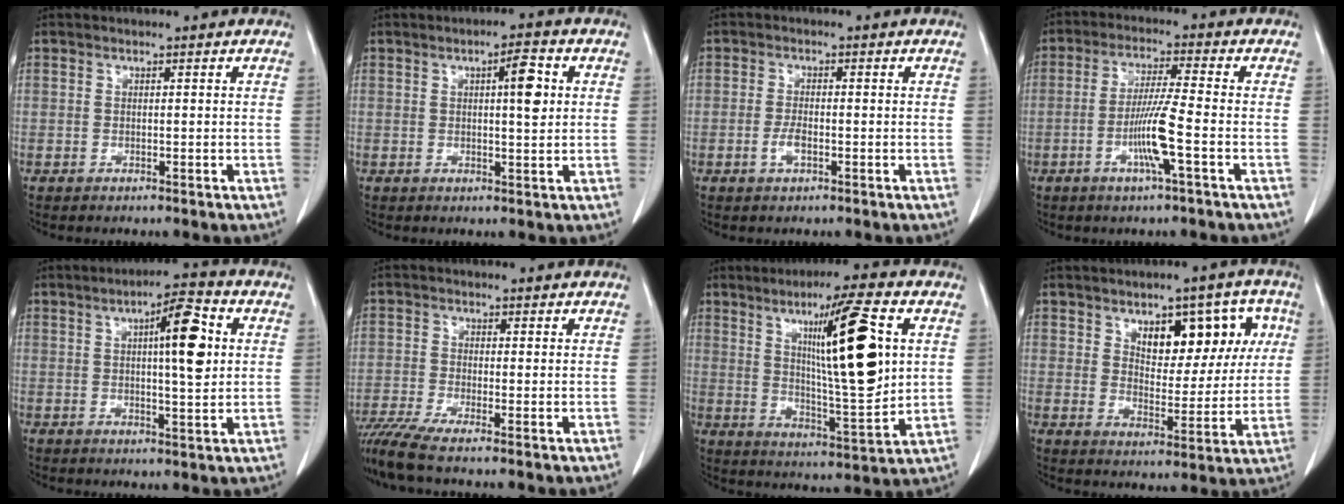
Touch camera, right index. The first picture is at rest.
{"total": 4.7, "force": [1.1, 0.8, 4.5], "torque": [-0.068, 0.004, 0.015]}
{"total": 2.3, "force": [-1.0, 0.7, 1.9], "torque": [-0.040, 0.001, -0.019]}
{"total": 7.5, "force": [-2.4, -0.6, 7.1], "torque": [-0.135, -0.005, -0.047]}
{"total": 8.8, "force": [2.0, 1.6, 8.4], "torque": [-0.128, 0.012, 0.029]}
{"total": 5.7, "force": [-4.8, -1.1, 3.0], "torque": [-0.057, -0.014, -0.088]}
{"total": 15.4, "force": [4.4, 1.5, 14.7], "torque": [-0.237, -0.006, 0.073]}
{"total": 11.3, "force": [4.6, 5.9, 8.5], "torque": [-0.103, 0.026, 0.071]}